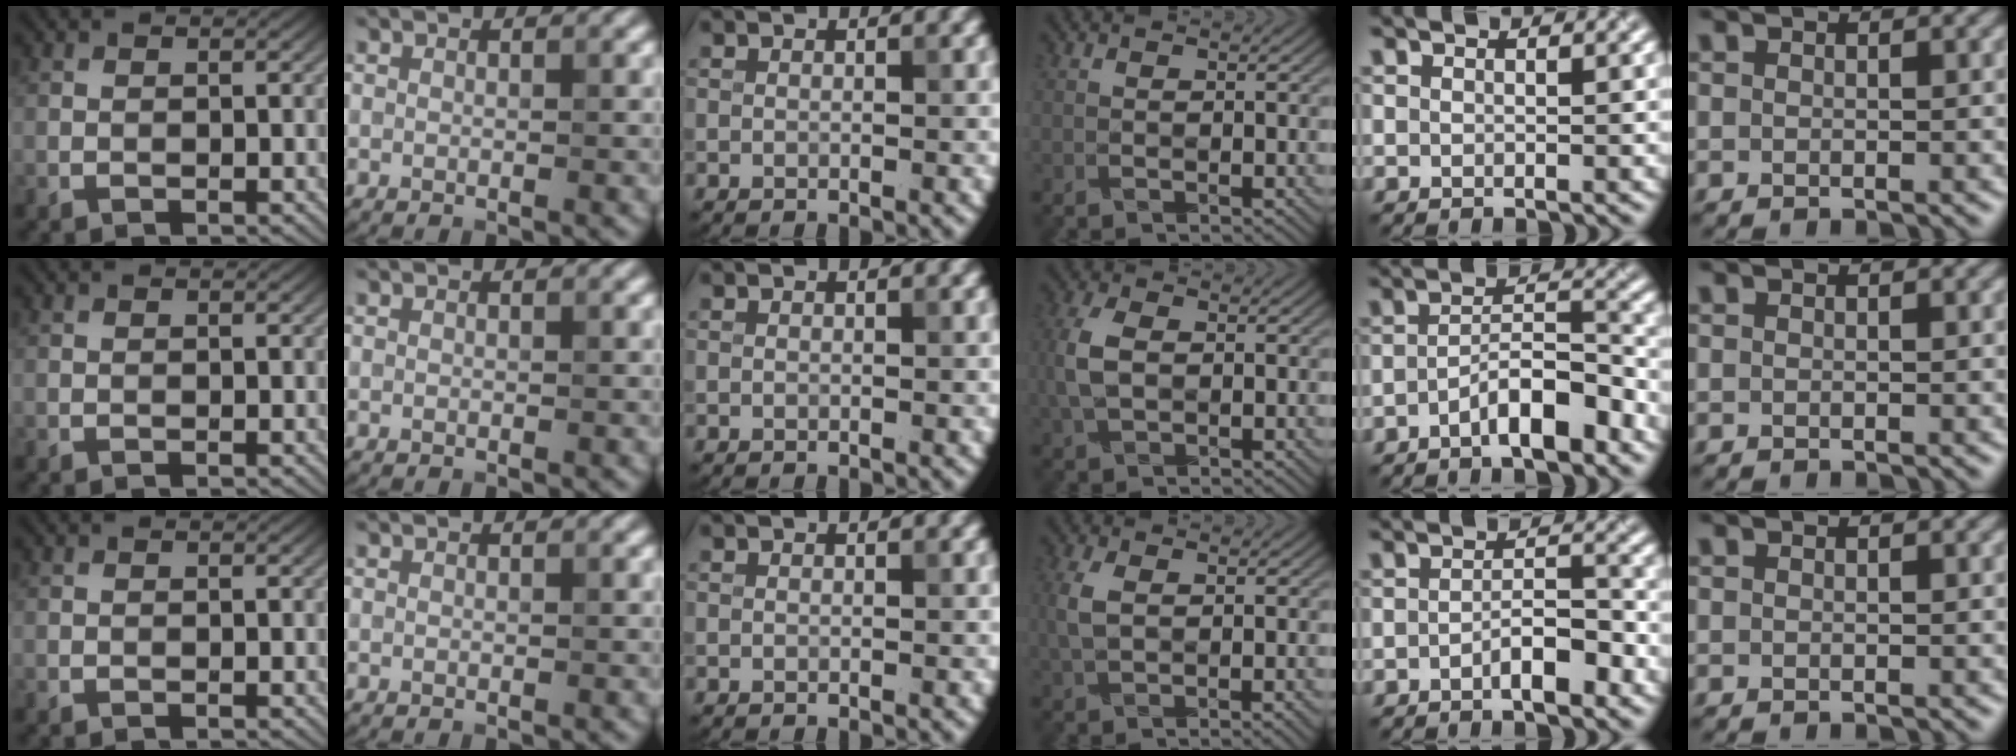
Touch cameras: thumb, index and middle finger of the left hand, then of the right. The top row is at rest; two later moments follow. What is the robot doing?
{"motion": "fold", "object": "apron"}